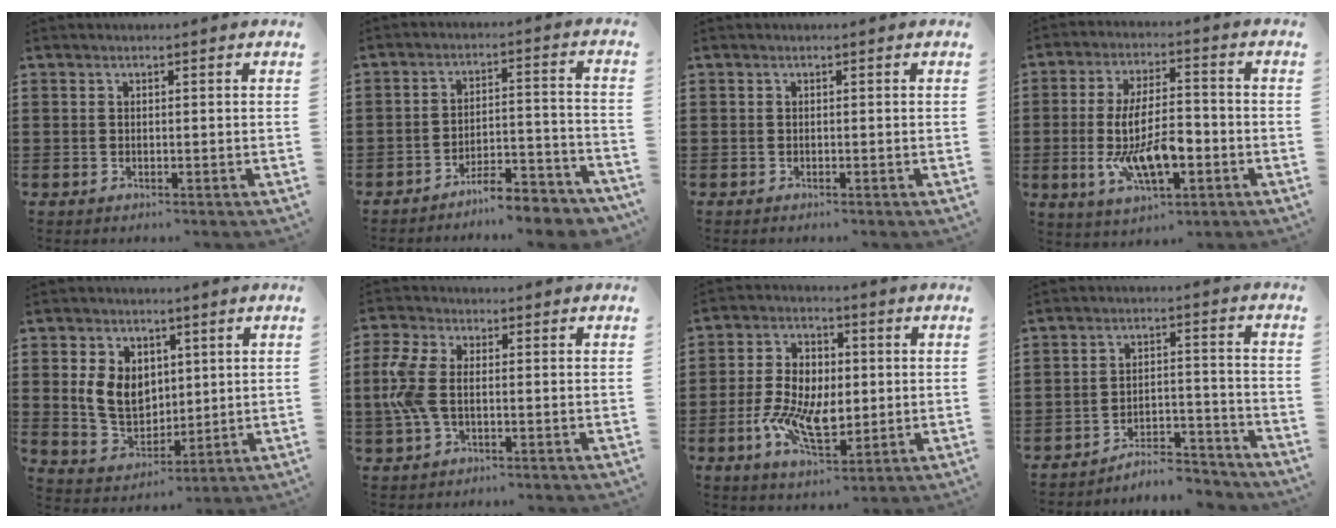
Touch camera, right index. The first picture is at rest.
{"total": 6.1, "force": [-5.9, 0.3, 1.7], "torque": [-0.025, 0.009, -0.114]}
{"total": 0.0}
{"total": 11.2, "force": [-3.0, 4.5, 9.7], "torque": [-0.192, -0.004, -0.054]}
{"total": 8.0, "force": [1.5, 6.3, 4.7], "torque": [-0.114, 0.012, 0.026]}
{"total": 6.3, "force": [-0.3, 3.3, 5.3], "torque": [-0.147, -0.006, -0.018]}
{"total": 9.4, "force": [-1.7, 5.4, 7.4], "torque": [-0.165, 0.005, -0.035]}
{"total": 5.4, "force": [-5.3, 0.8, 0.9], "torque": [-0.015, 0.013, -0.105]}